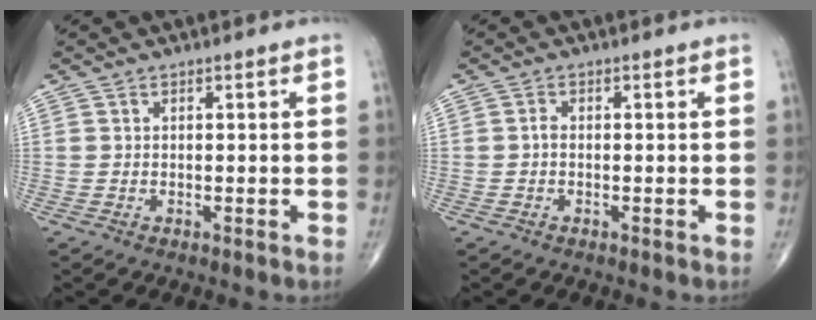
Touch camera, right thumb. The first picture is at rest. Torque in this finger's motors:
{"motor_torque": [-0.21, -0.03, 0.22, 0.03, 0.00]}